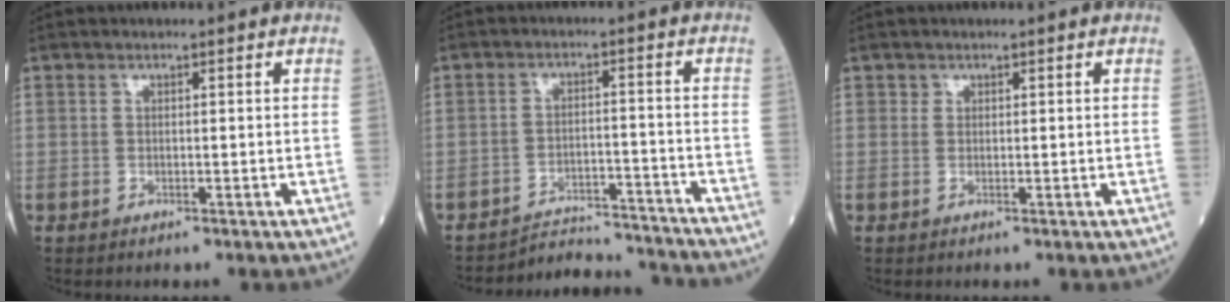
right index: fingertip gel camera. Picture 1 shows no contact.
{"total": 10.4, "force": [-10.4, 0.4, -0.1], "torque": [0.004, 0.016, -0.148]}
{"total": 0.6, "force": [0.3, 0.4, 0.0], "torque": [0.006, 0.000, 0.003]}